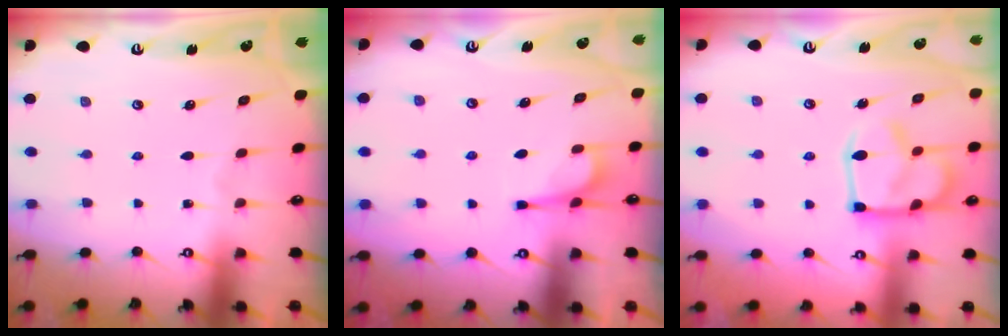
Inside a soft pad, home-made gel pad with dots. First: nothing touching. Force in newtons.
{"total": 5.0, "press": 5.0, "slide": 0.7}
{"total": 15.5, "press": 15.5, "slide": 1.2}